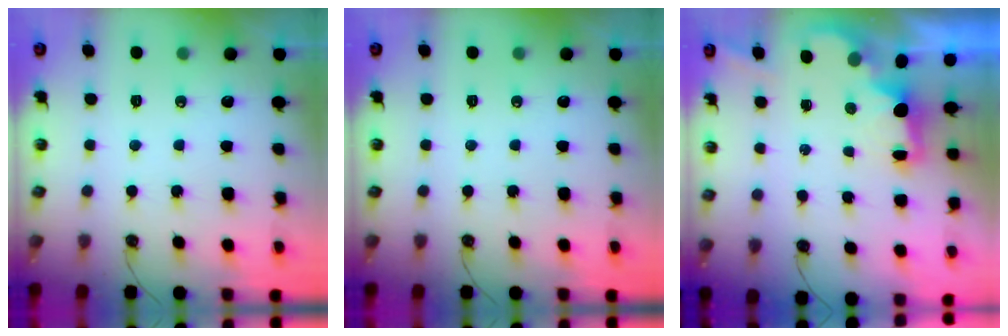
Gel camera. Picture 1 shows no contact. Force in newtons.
{"total": 0.0}
{"total": 1.9, "press": 1.8, "slide": 0.7}